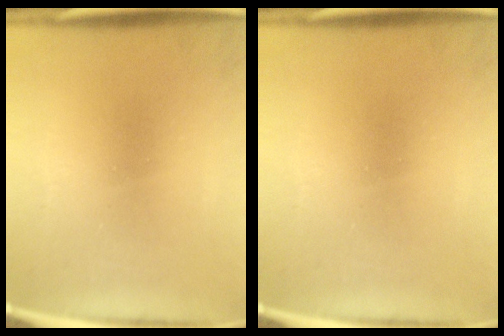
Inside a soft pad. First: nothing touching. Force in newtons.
{"total": 0.0}